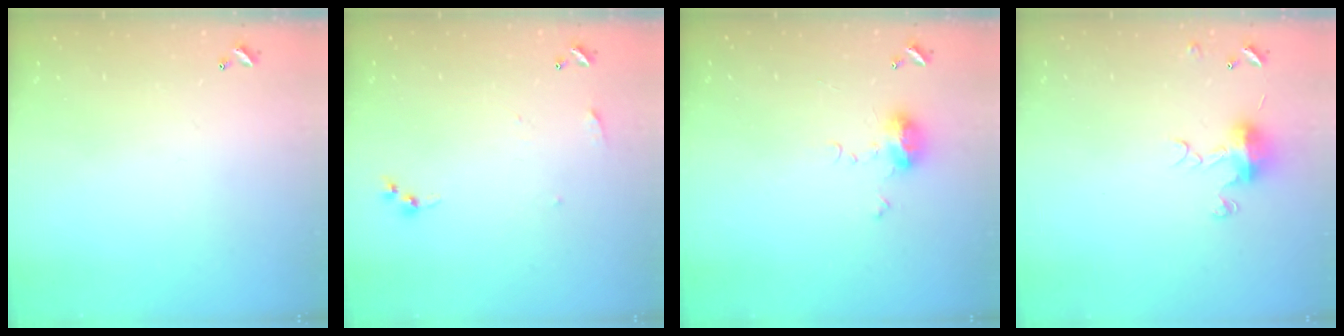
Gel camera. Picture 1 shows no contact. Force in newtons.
{"total": 3.8, "press": 3.8, "slide": 0.5}
{"total": 6.2, "press": 6.2, "slide": 0.7}
{"total": 7.4, "press": 7.4, "slide": 1.0}